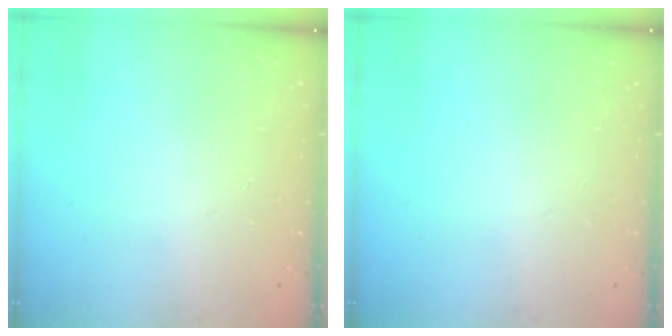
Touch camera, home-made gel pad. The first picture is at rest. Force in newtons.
{"total": 0.0}